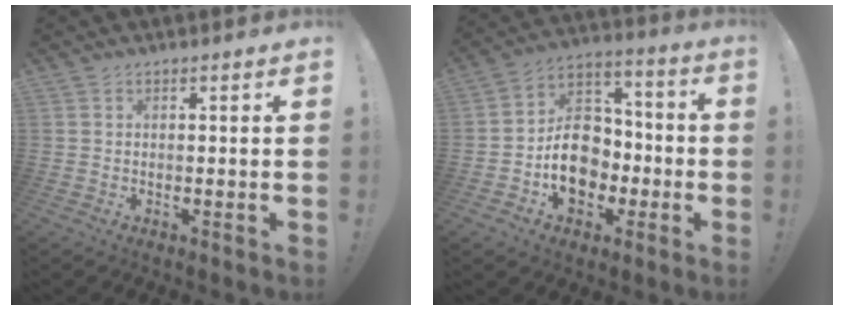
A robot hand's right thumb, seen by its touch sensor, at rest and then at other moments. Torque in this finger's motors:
{"motor_torque": [0.70, -0.16, 0.11, -0.06, 0.05]}